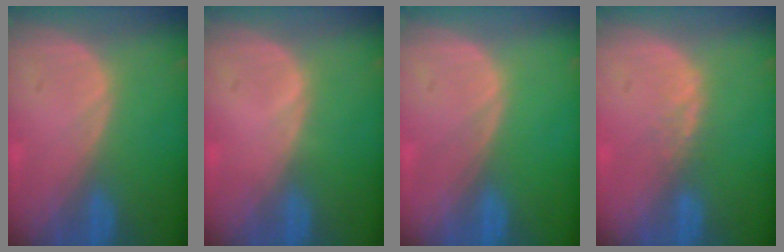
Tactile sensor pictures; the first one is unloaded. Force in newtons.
{"total": 0.5, "press": 0.1, "slide": 0.5}
{"total": 0.0}
{"total": 1.4, "press": 1.4, "slide": 0.3}